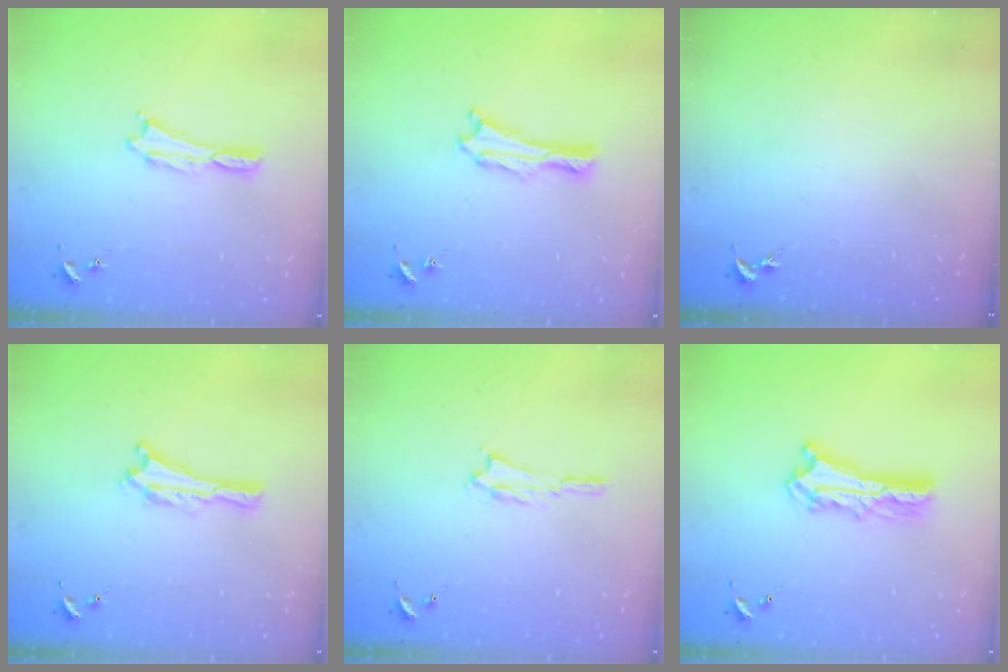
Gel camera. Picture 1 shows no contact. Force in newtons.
{"total": 0.8, "press": 0.7, "slide": 0.2}
{"total": 0.0}
{"total": 0.0}
{"total": 1.1, "press": 1.1, "slide": 0.2}
{"total": 5.8, "press": 5.8, "slide": 0.4}